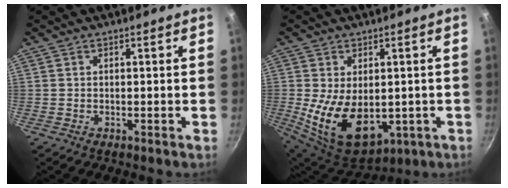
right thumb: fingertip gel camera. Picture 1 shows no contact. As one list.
[{"total": 16.0, "force": [-1.6, 10.1, 12.3], "torque": [-0.203, -0.021, 0.002]}]